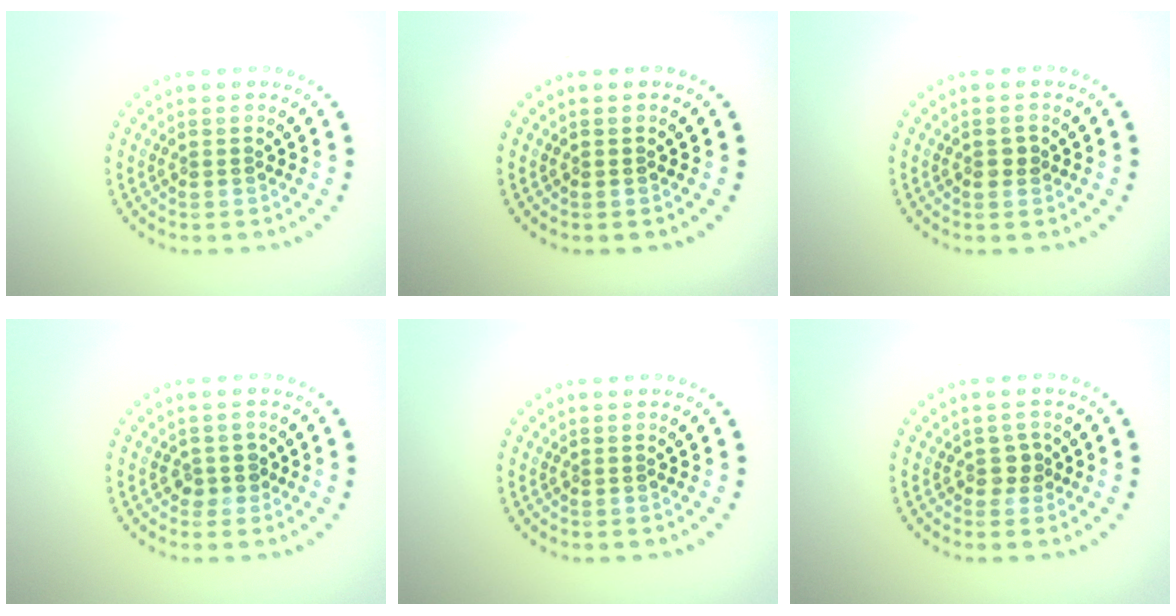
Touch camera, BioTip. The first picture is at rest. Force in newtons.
{"total": 0.0}
{"total": 1.0, "press": 1.0, "slide": 0.2}
{"total": 1.5, "press": 1.3, "slide": 0.7}
{"total": 0.0}
{"total": 1.0, "press": 0.9, "slide": 0.4}